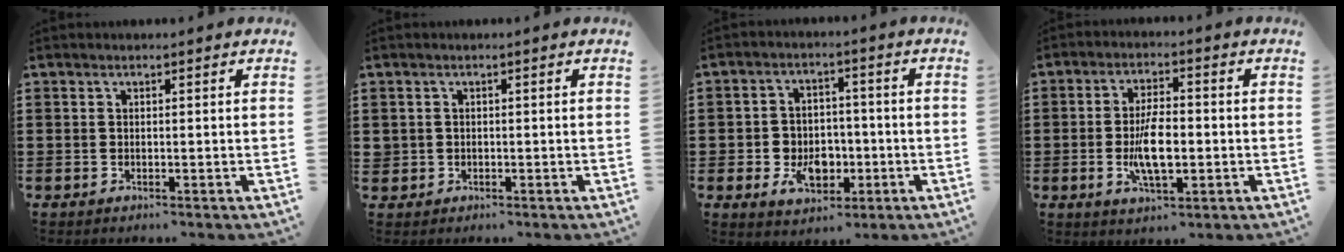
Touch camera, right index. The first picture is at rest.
{"total": 0.8, "force": [0.0, 0.8, 0.1], "torque": [-0.007, 0.002, -0.001]}
{"total": 6.8, "force": [-2.0, 5.2, 3.9], "torque": [-0.072, 0.011, -0.035]}
{"total": 7.7, "force": [-1.2, 3.1, 6.9], "torque": [-0.146, -0.003, -0.027]}